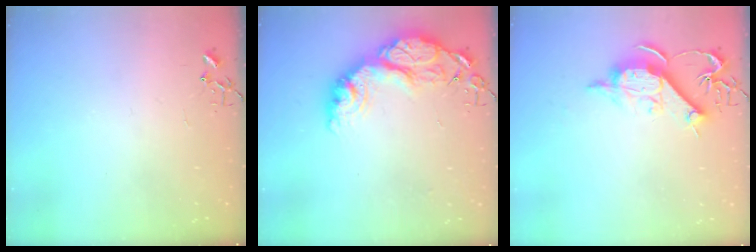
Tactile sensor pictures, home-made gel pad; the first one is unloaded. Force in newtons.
{"total": 19.9, "press": 19.9, "slide": 1.4}
{"total": 11.7, "press": 11.7, "slide": 0.6}